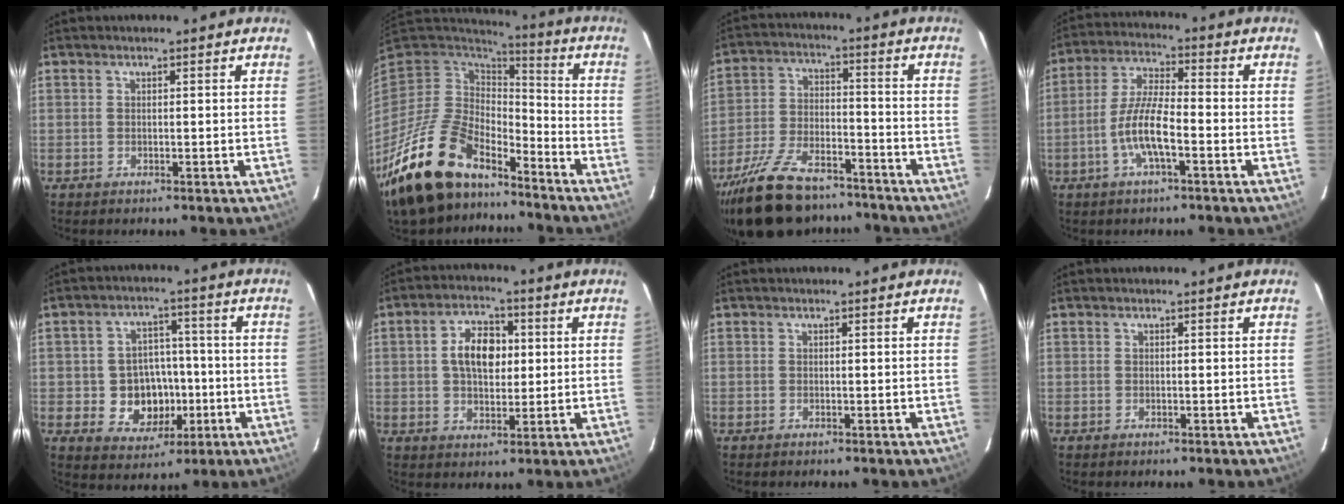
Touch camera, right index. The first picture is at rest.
{"total": 22.4, "force": [-16.1, 9.7, 12.2], "torque": [-0.252, -0.031, -0.283]}
{"total": 20.7, "force": [-16.6, 8.2, 9.2], "torque": [-0.198, -0.007, -0.263]}
{"total": 8.7, "force": [-3.4, 1.9, 7.8], "torque": [-0.163, 0.003, -0.066]}
{"total": 9.9, "force": [-2.3, 8.6, 4.3], "torque": [-0.099, 0.016, -0.019]}
{"total": 8.5, "force": [1.3, 5.3, 6.5], "torque": [-0.112, 0.021, 0.025]}
{"total": 0.0}
{"total": 0.0}